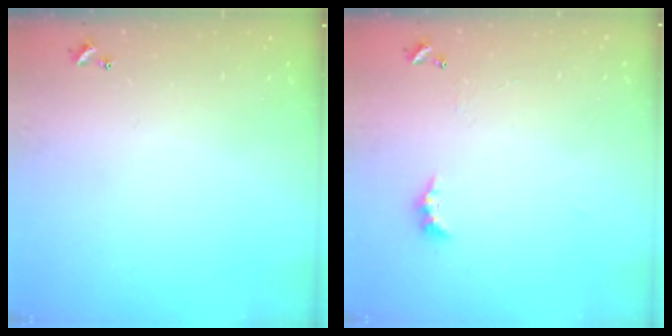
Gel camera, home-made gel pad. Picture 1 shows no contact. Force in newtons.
{"total": 3.0, "press": 2.9, "slide": 0.7}